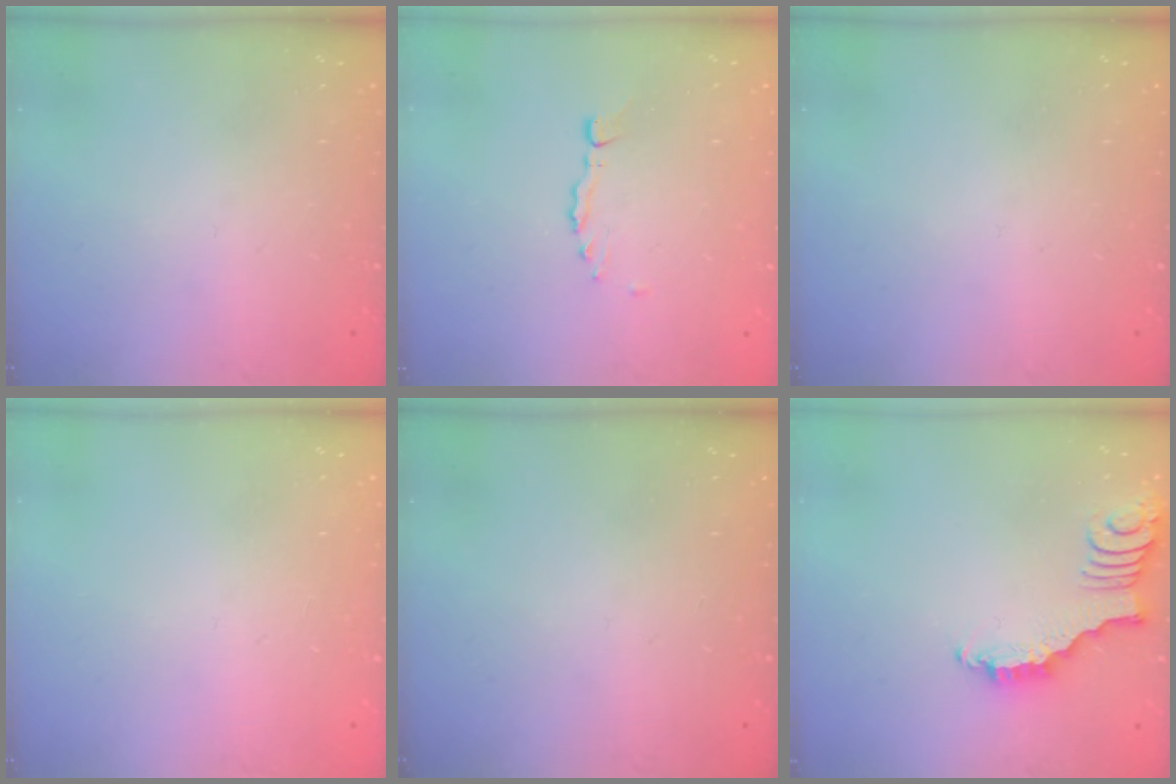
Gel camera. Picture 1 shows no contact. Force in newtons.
{"total": 0.0}
{"total": 0.0}
{"total": 0.0}
{"total": 0.0}
{"total": 2.9, "press": 2.8, "slide": 0.4}